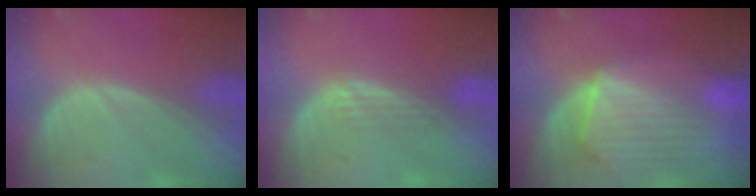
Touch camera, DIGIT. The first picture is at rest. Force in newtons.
{"total": 2.9, "press": 2.5, "slide": 1.5}
{"total": 10.7, "press": 9.4, "slide": 5.2}